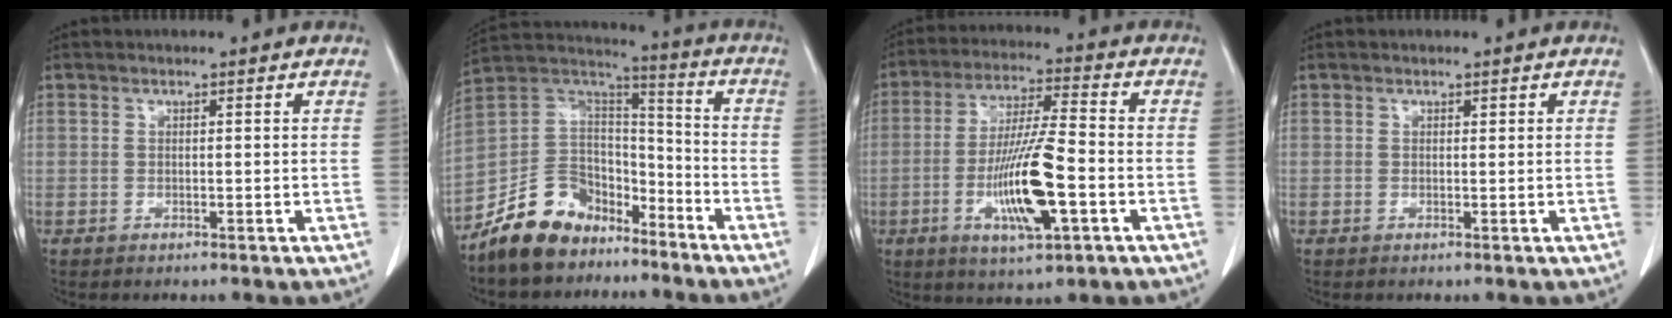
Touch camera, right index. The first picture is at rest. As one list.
[{"total": 12.3, "force": [-8.9, 7.7, 3.7], "torque": [-0.078, 0.056, -0.160]}, {"total": 13.0, "force": [-3.9, 1.5, 12.3], "torque": [-0.235, -0.010, -0.068]}, {"total": 0.0}]